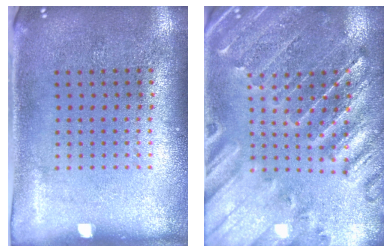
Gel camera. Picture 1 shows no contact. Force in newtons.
{"total": 1.3, "press": 1.3, "slide": 0.4}